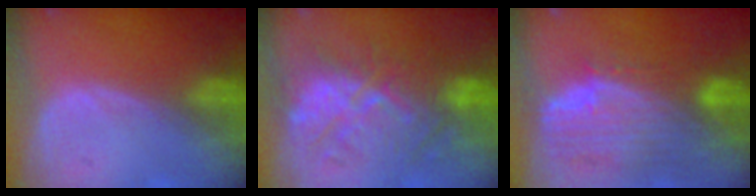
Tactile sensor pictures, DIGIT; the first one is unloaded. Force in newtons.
{"total": 10.2, "press": 10.2, "slide": 0.3}
{"total": 11.6, "press": 9.9, "slide": 6.1}